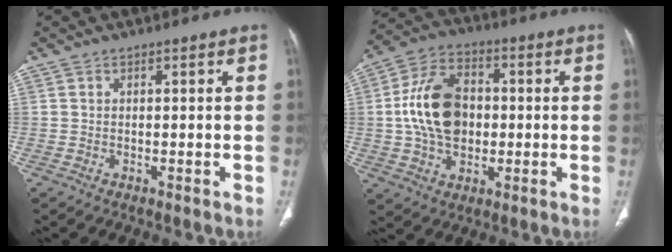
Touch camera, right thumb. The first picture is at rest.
{"total": 14.9, "force": [0.1, 10.4, 10.7], "torque": [-0.178, 0.021, 0.001]}